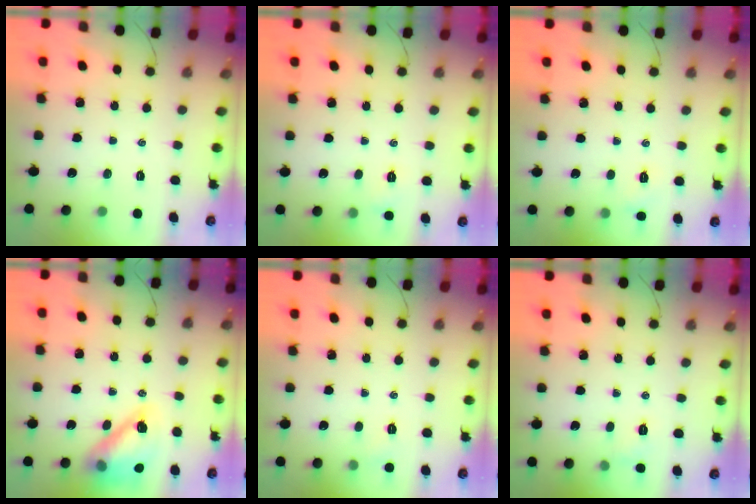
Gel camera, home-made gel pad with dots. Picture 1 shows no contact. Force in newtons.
{"total": 4.3, "press": 4.1, "slide": 1.2}
{"total": 4.6, "press": 4.4, "slide": 1.2}
{"total": 14.4, "press": 13.8, "slide": 4.1}
{"total": 3.7, "press": 3.6, "slide": 1.0}
{"total": 4.2, "press": 4.0, "slide": 1.2}